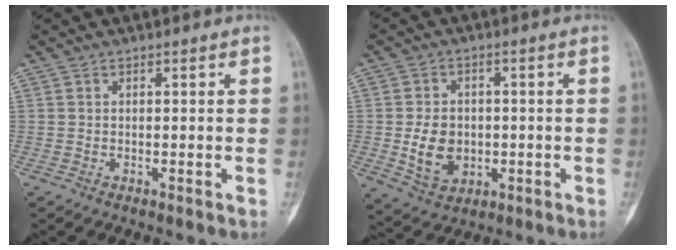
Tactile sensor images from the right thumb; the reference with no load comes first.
{"total": 8.4, "force": [-1.1, 6.5, 5.2], "torque": [-0.070, -0.001, -0.008]}